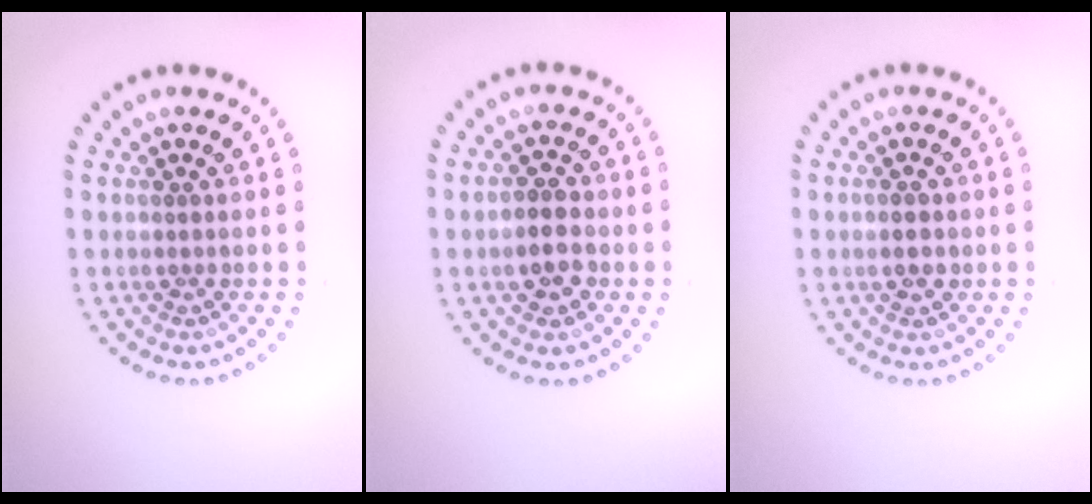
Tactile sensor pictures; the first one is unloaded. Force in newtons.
{"total": 2.7, "press": 2.6, "slide": 0.6}
{"total": 1.8, "press": 1.8, "slide": 0.1}